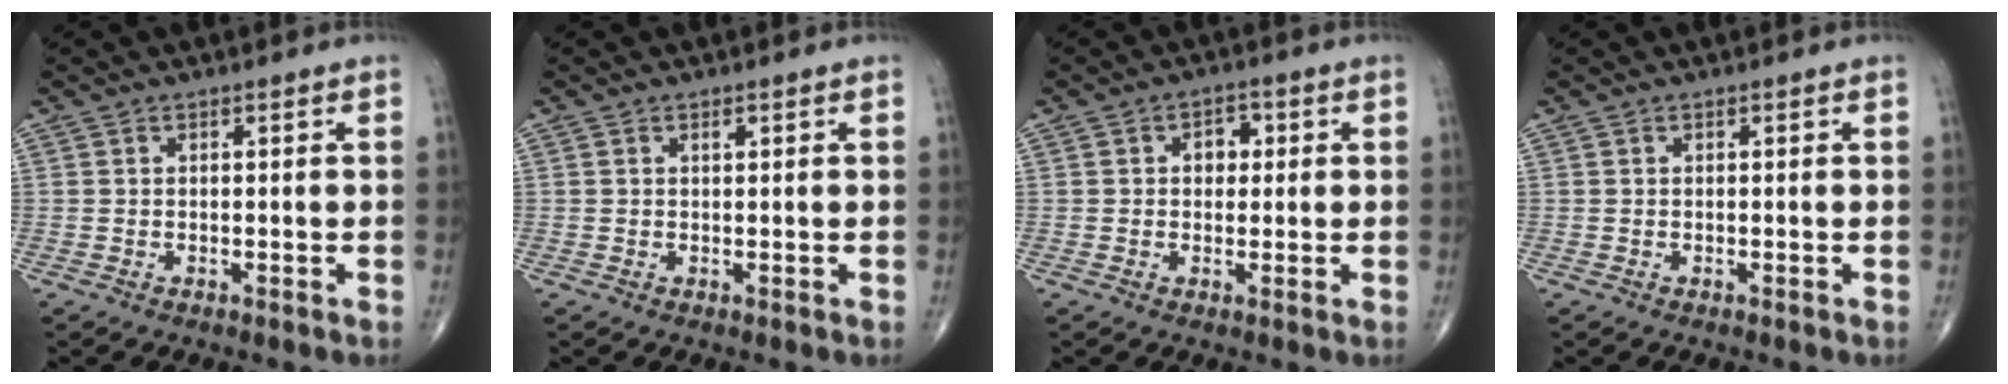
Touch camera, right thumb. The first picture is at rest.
{"total": 0.6, "force": [0.3, 0.3, 0.4], "torque": [-0.005, -0.002, 0.005]}
{"total": 3.7, "force": [0.6, 2.7, 2.4], "torque": [-0.011, 0.005, 0.004]}
{"total": 0.0}